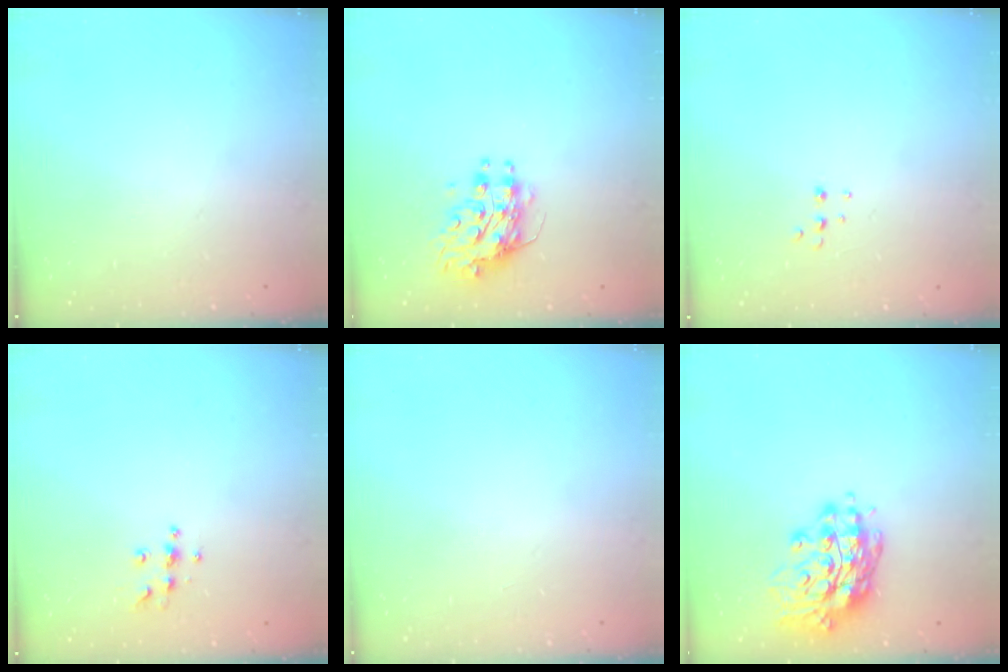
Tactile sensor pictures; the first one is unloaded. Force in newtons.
{"total": 8.9, "press": 8.9, "slide": 0.5}
{"total": 4.0, "press": 4.0, "slide": 0.8}
{"total": 6.9, "press": 6.9, "slide": 0.4}
{"total": 0.0}
{"total": 15.6, "press": 15.3, "slide": 3.5}